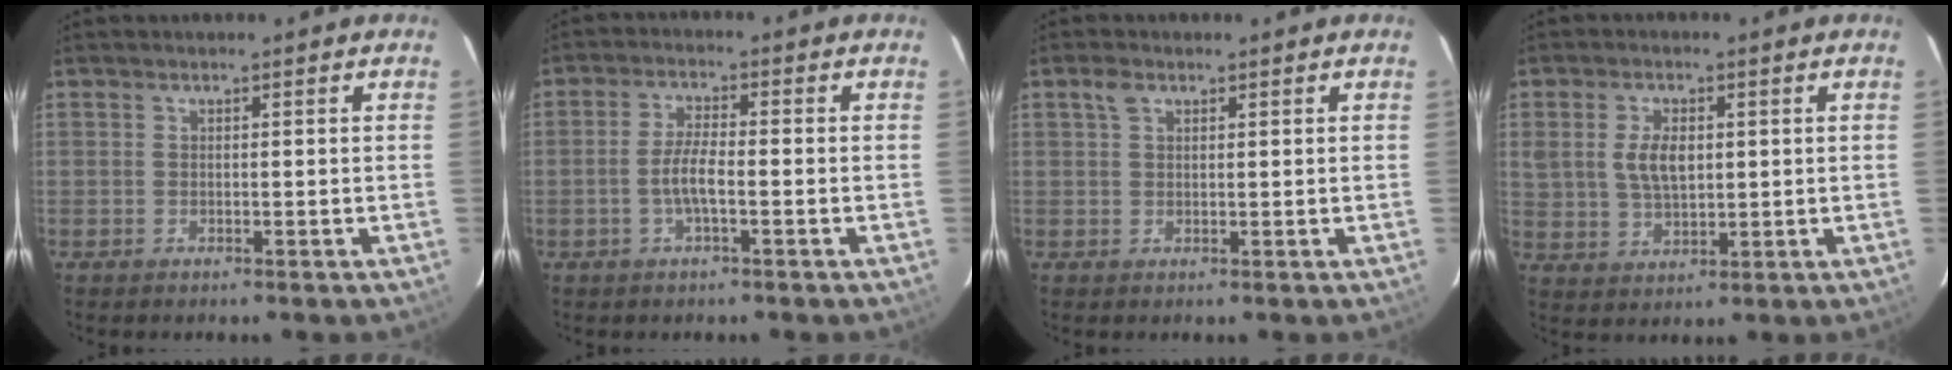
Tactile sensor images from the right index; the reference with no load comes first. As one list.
[{"total": 4.6, "force": [-1.5, 0.9, 4.2], "torque": [-0.086, 0.002, -0.028]}, {"total": 2.1, "force": [1.1, 1.3, 1.3], "torque": [-0.026, 0.008, 0.021]}, {"total": 3.9, "force": [2.7, 0.7, 2.8], "torque": [-0.051, -0.011, 0.048]}]